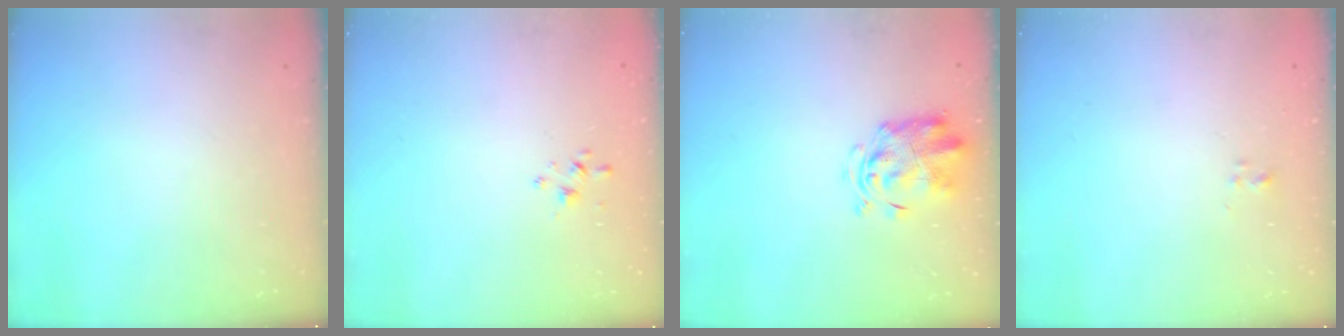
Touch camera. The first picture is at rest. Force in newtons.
{"total": 1.7, "press": 1.7, "slide": 0.4}
{"total": 3.0, "press": 2.9, "slide": 0.6}
{"total": 1.8, "press": 1.7, "slide": 0.3}